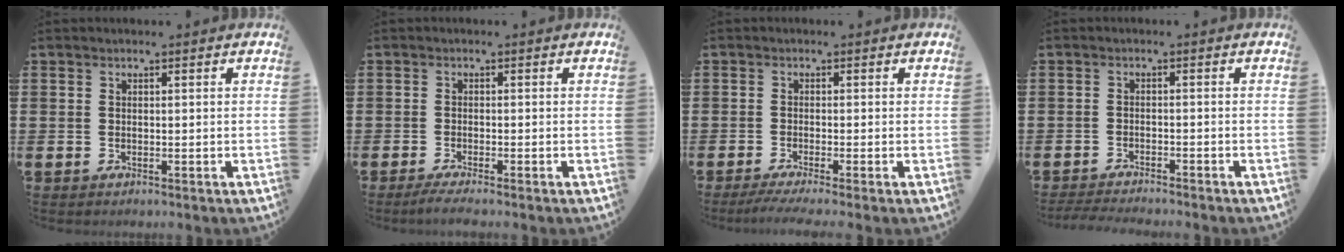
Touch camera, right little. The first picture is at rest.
{"total": 1.4, "force": [-1.0, 0.0, 1.0], "torque": [-0.016, -0.001, -0.018]}
{"total": 1.6, "force": [-0.9, 0.0, 1.3], "torque": [-0.021, -0.002, -0.017]}
{"total": 1.8, "force": [-1.8, -0.1, 0.2], "torque": [-0.004, 0.001, -0.036]}